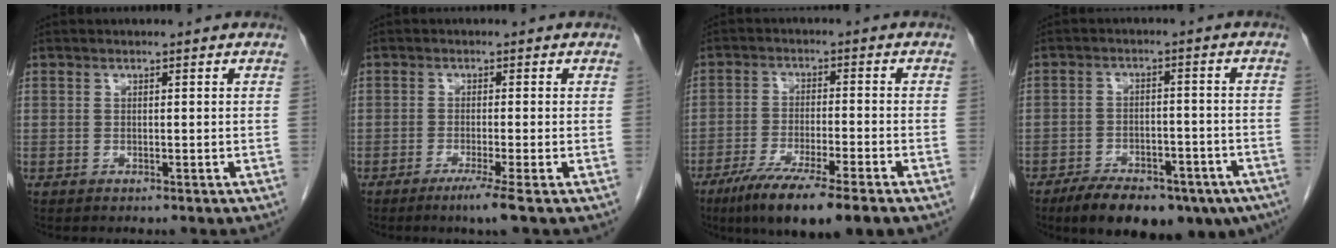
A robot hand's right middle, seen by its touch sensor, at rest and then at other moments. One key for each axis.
{"total": 3.4, "fx": -2.1, "fy": -0.9, "fz": 2.5, "tx": -0.044, "ty": -0.012, "tz": -0.041}
{"total": 11.3, "fx": -7.6, "fy": 0.4, "fz": 8.4, "tx": -0.139, "ty": -0.029, "tz": -0.125}
{"total": 16.2, "fx": -11.3, "fy": 7.0, "fz": 9.2, "tx": -0.115, "ty": 0.005, "tz": -0.159}